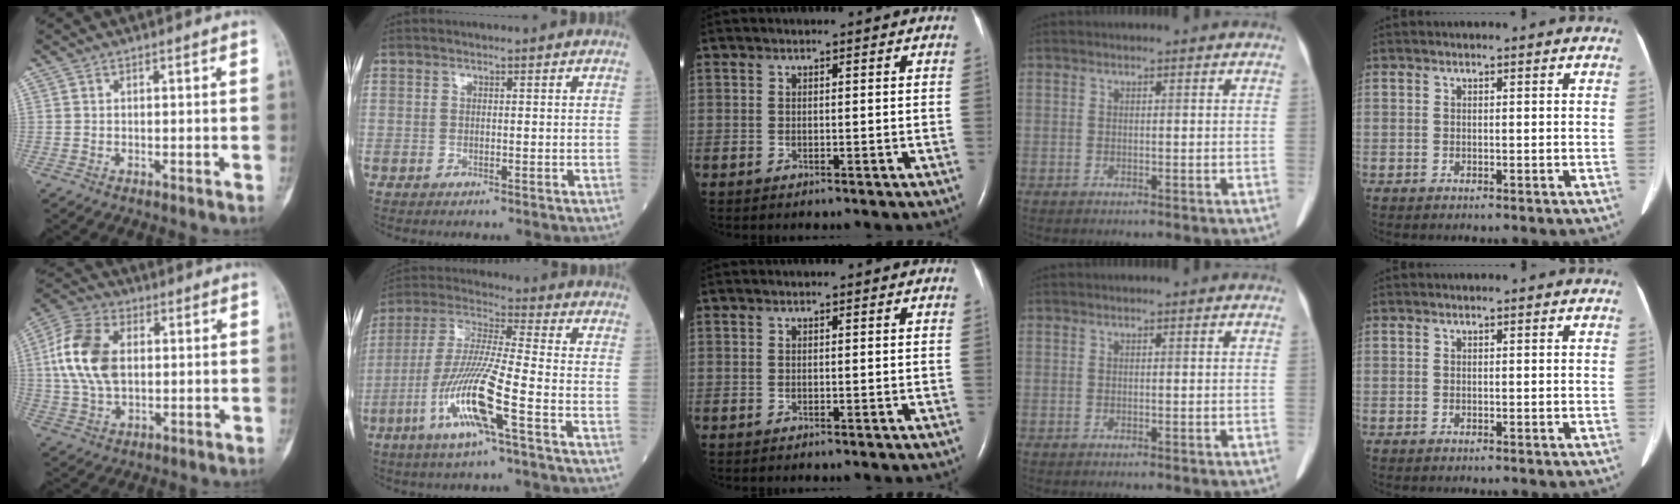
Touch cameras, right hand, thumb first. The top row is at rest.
{"thumb": {"total": 13.5, "force": [1.7, 8.6, 10.2], "torque": [-0.206, 0.012, 0.029]}, "index": {"total": 13.5, "force": [-5.5, 0.1, 12.4], "torque": [-0.257, -0.009, -0.109]}}